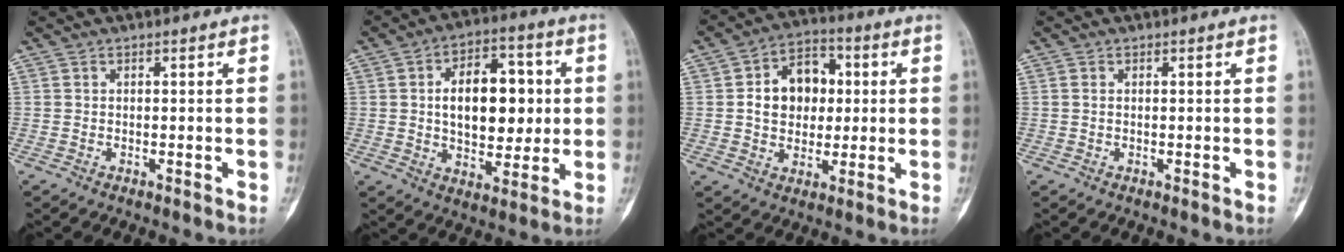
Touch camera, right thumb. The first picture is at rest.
{"total": 15.5, "force": [1.6, 9.2, 12.4], "torque": [-0.143, 0.010, 0.025]}
{"total": 12.0, "force": [1.5, 9.0, 7.8], "torque": [-0.085, 0.014, 0.020]}
{"total": 0.5, "force": [0.1, 0.4, 0.4], "torque": [-0.011, 0.001, 0.002]}